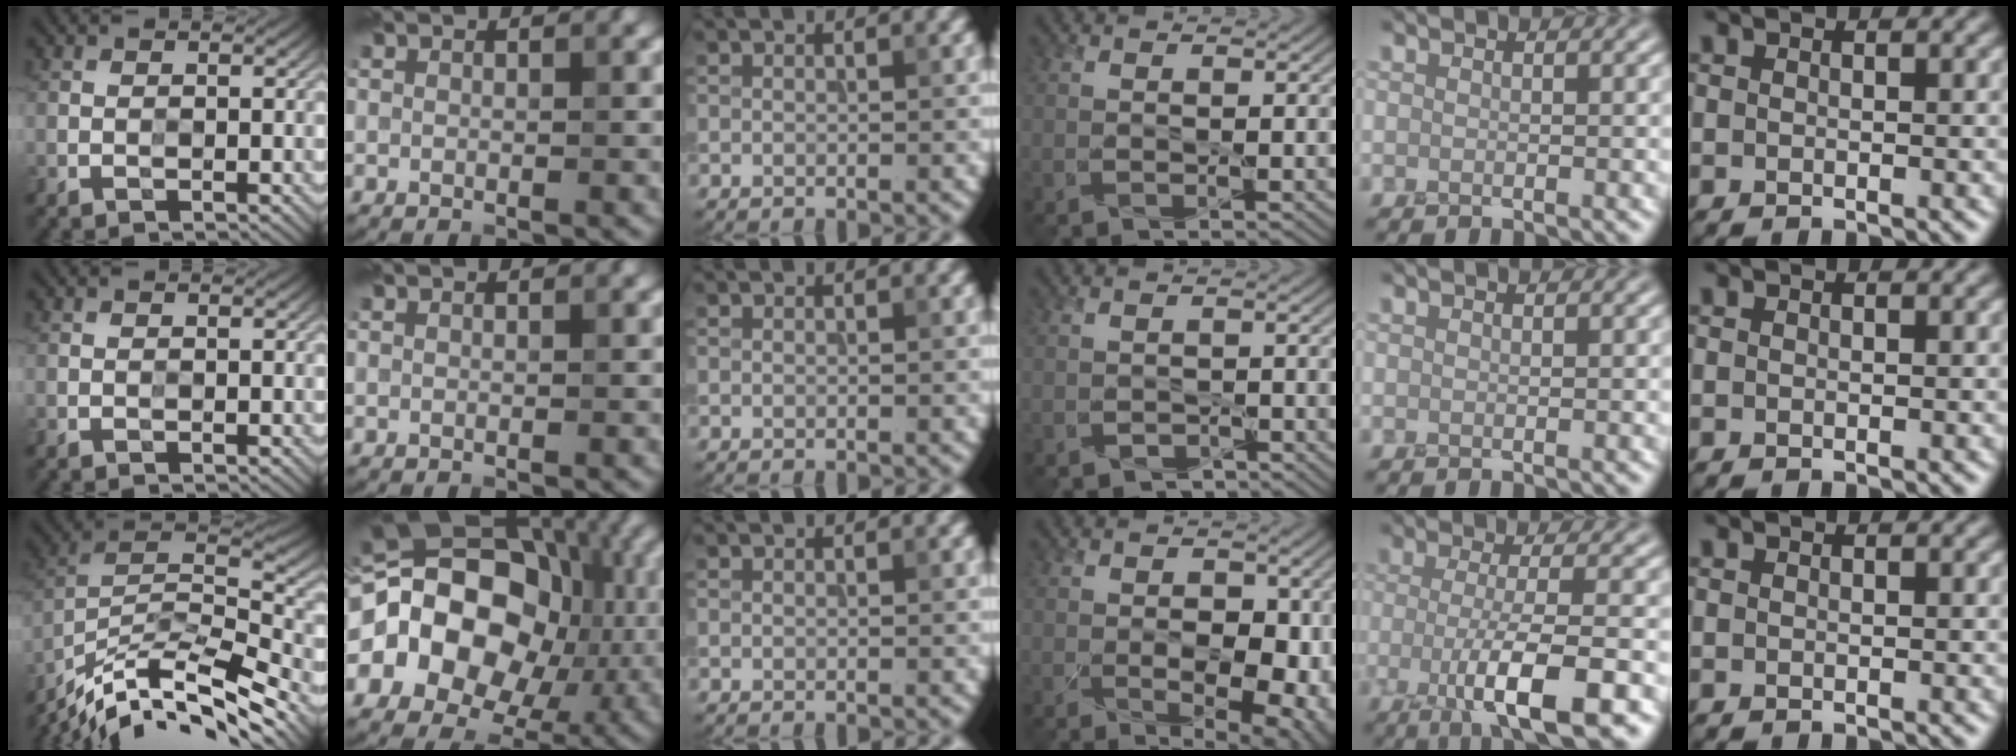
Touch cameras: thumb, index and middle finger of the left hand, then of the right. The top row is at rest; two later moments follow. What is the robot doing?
{"motion": "peel", "object": "sticker"}